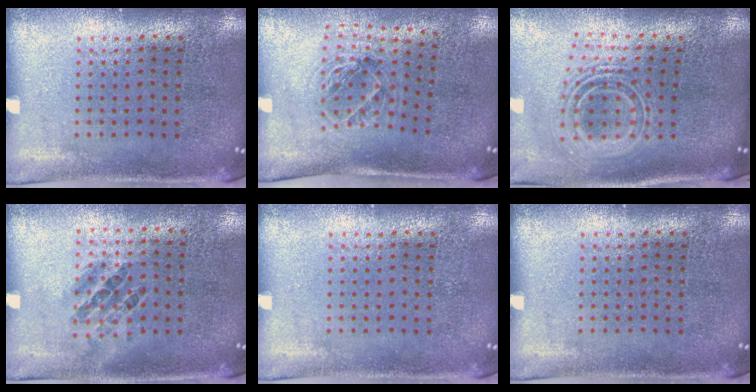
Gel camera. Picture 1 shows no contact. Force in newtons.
{"total": 1.1, "press": 1.1, "slide": 0.4}
{"total": 2.5, "press": 1.8, "slide": 1.8}
{"total": 0.9, "press": 0.8, "slide": 0.5}
{"total": 0.0}
{"total": 0.0}